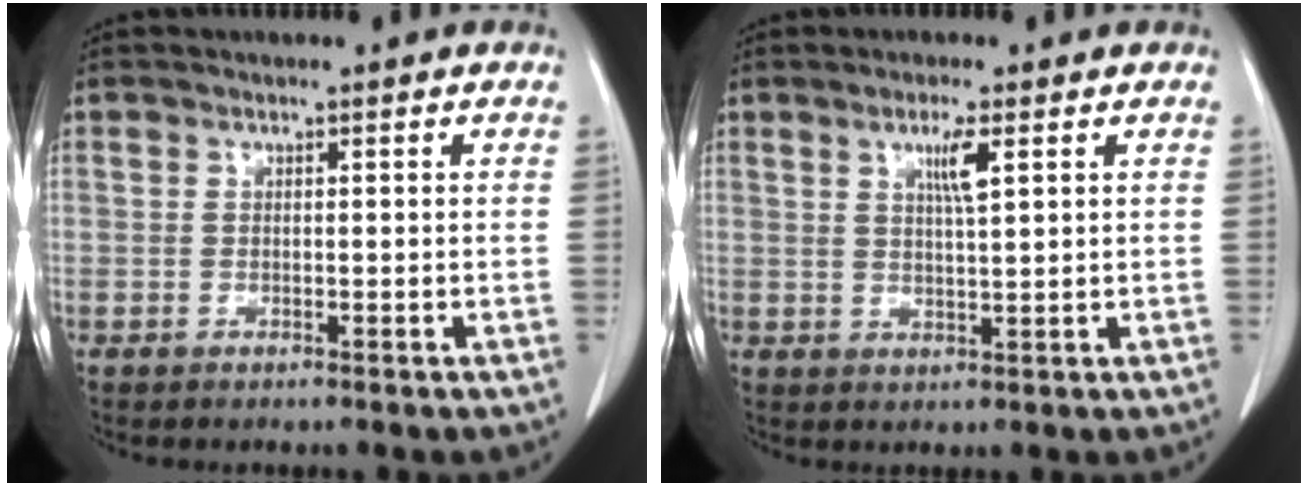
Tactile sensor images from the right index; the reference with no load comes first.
{"total": 3.7, "force": [1.6, 0.0, 3.3], "torque": [-0.059, -0.004, 0.029]}